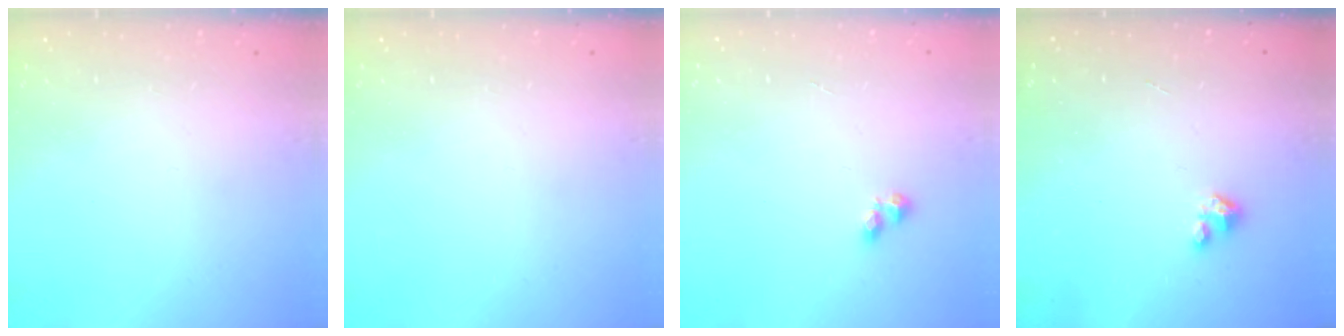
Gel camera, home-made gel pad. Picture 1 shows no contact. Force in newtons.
{"total": 0.0}
{"total": 2.4, "press": 2.3, "slide": 0.5}
{"total": 2.3, "press": 2.3, "slide": 0.2}